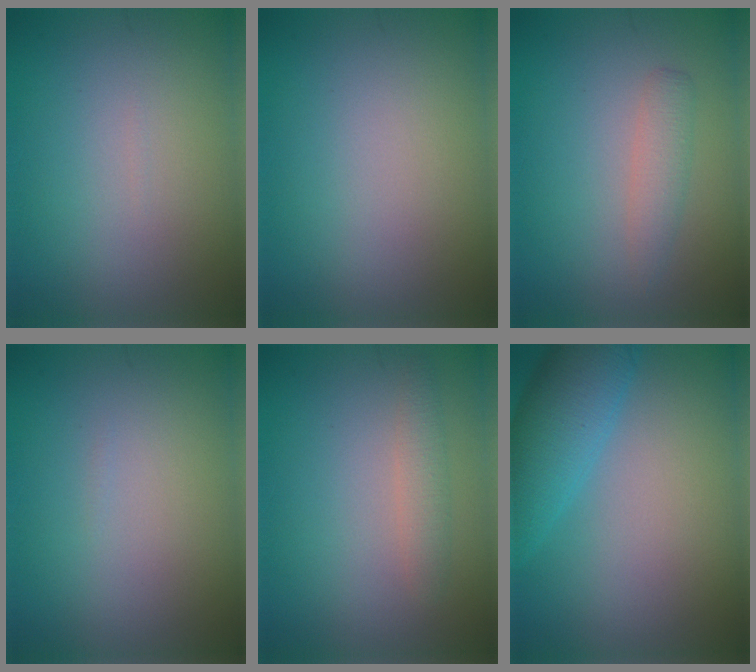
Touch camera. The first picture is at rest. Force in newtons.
{"total": 0.0}
{"total": 1.8, "press": 1.8, "slide": 0.0}
{"total": 0.0}
{"total": 1.6, "press": 1.6, "slide": 0.0}
{"total": 5.8, "press": 5.8, "slide": 0.2}